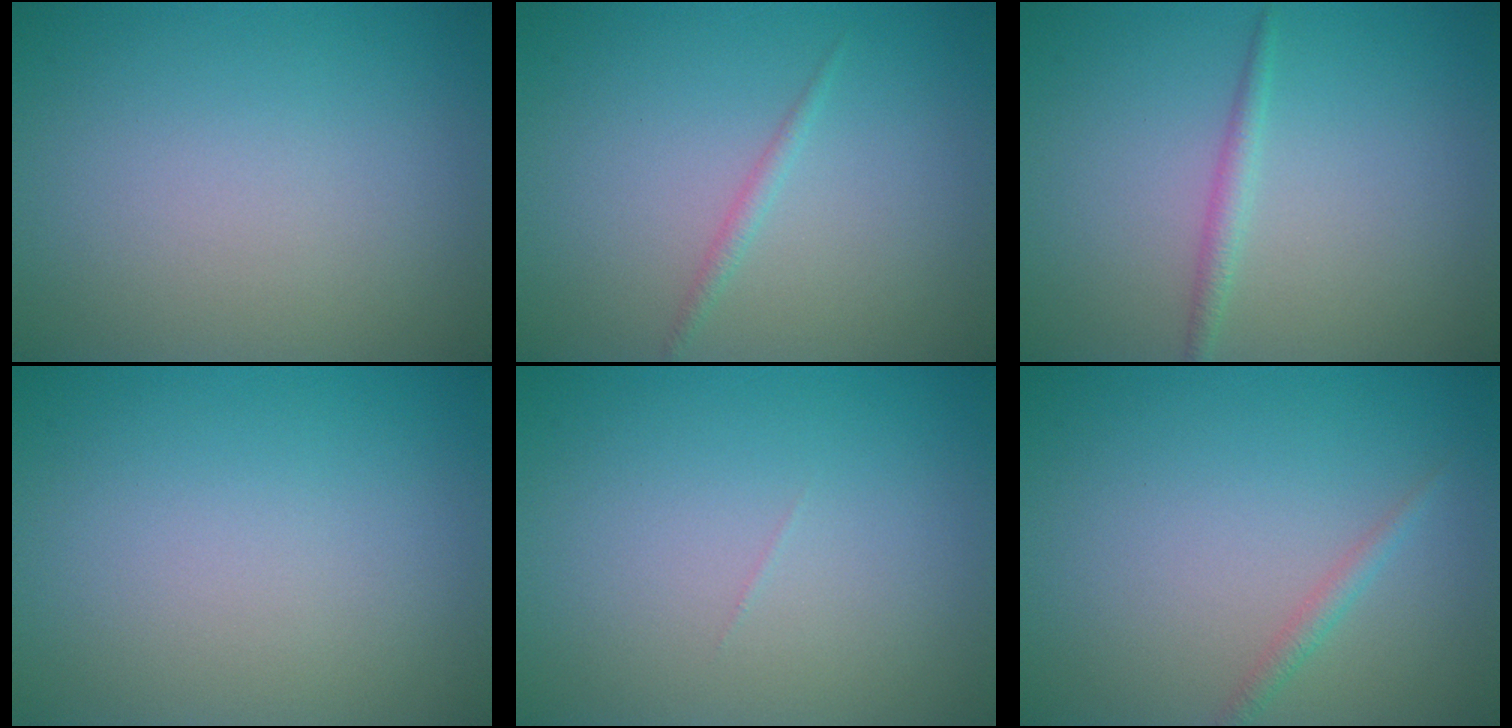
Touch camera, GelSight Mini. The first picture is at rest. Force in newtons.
{"total": 0.9, "press": 0.9, "slide": 0.1}
{"total": 1.3, "press": 1.3, "slide": 0.1}
{"total": 0.0}
{"total": 0.0}
{"total": 1.1, "press": 1.1, "slide": 0.0}